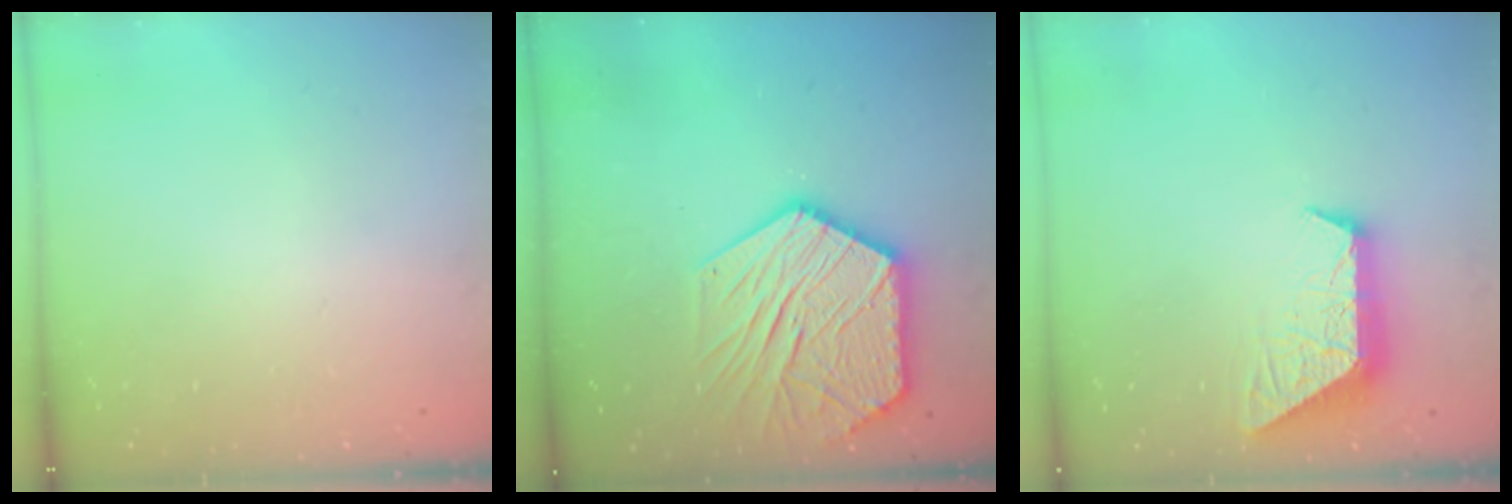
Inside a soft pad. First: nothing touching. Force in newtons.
{"total": 20.1, "press": 20.1, "slide": 1.8}
{"total": 10.3, "press": 10.3, "slide": 0.9}